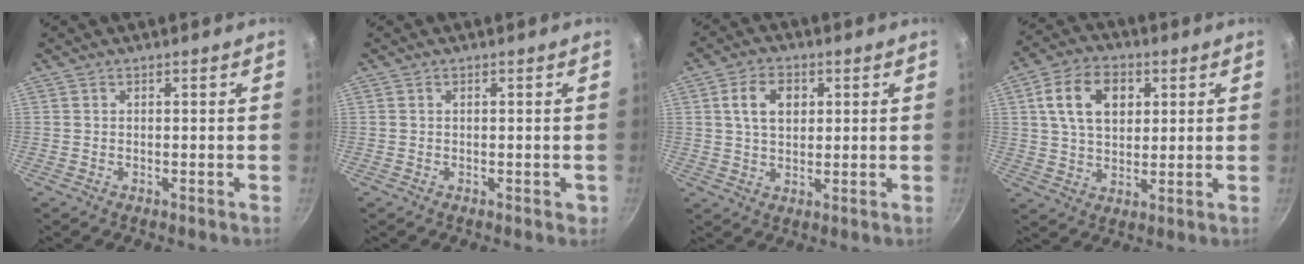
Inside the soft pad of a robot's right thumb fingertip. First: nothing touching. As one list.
[{"total": 1.4, "force": [-0.2, 0.8, 1.1], "torque": [-0.009, 0.002, -0.001]}, {"total": 7.4, "force": [2.0, 5.0, 5.1], "torque": [-0.073, 0.004, 0.032]}, {"total": 11.9, "force": [3.5, 8.1, 8.0], "torque": [-0.122, 0.005, 0.055]}]